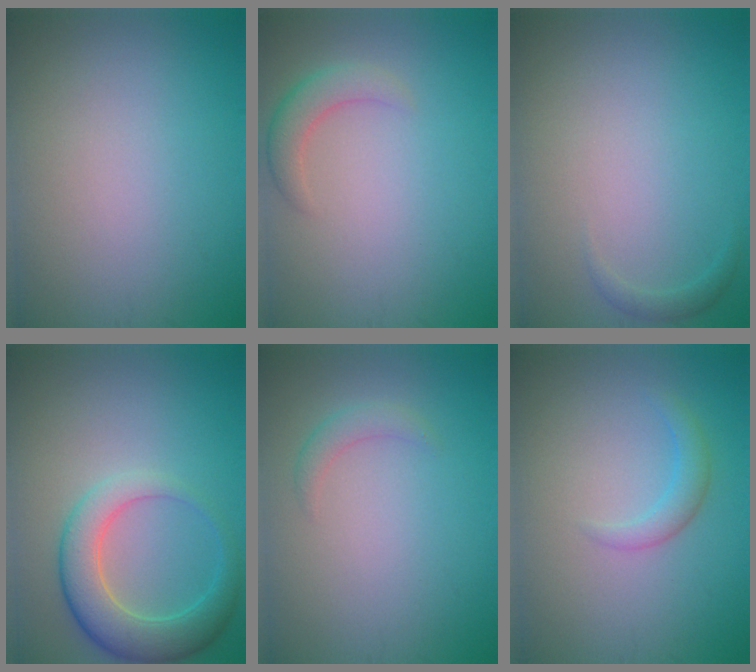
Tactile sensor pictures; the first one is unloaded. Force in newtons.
{"total": 2.4, "press": 2.4, "slide": 0.2}
{"total": 0.8, "press": 0.8, "slide": 0.1}
{"total": 5.2, "press": 5.2, "slide": 0.3}
{"total": 1.4, "press": 1.4, "slide": 0.0}
{"total": 1.8, "press": 1.8, "slide": 0.0}